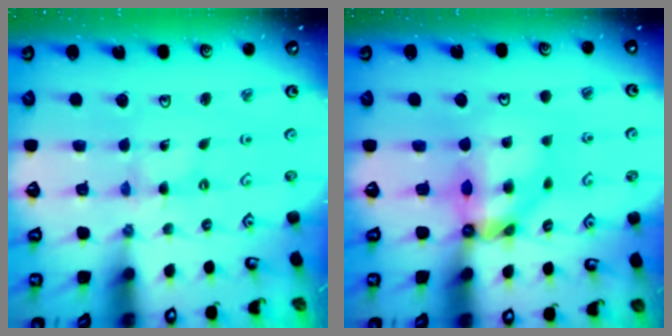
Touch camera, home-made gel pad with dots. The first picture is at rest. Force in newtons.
{"total": 8.1, "press": 8.0, "slide": 0.8}